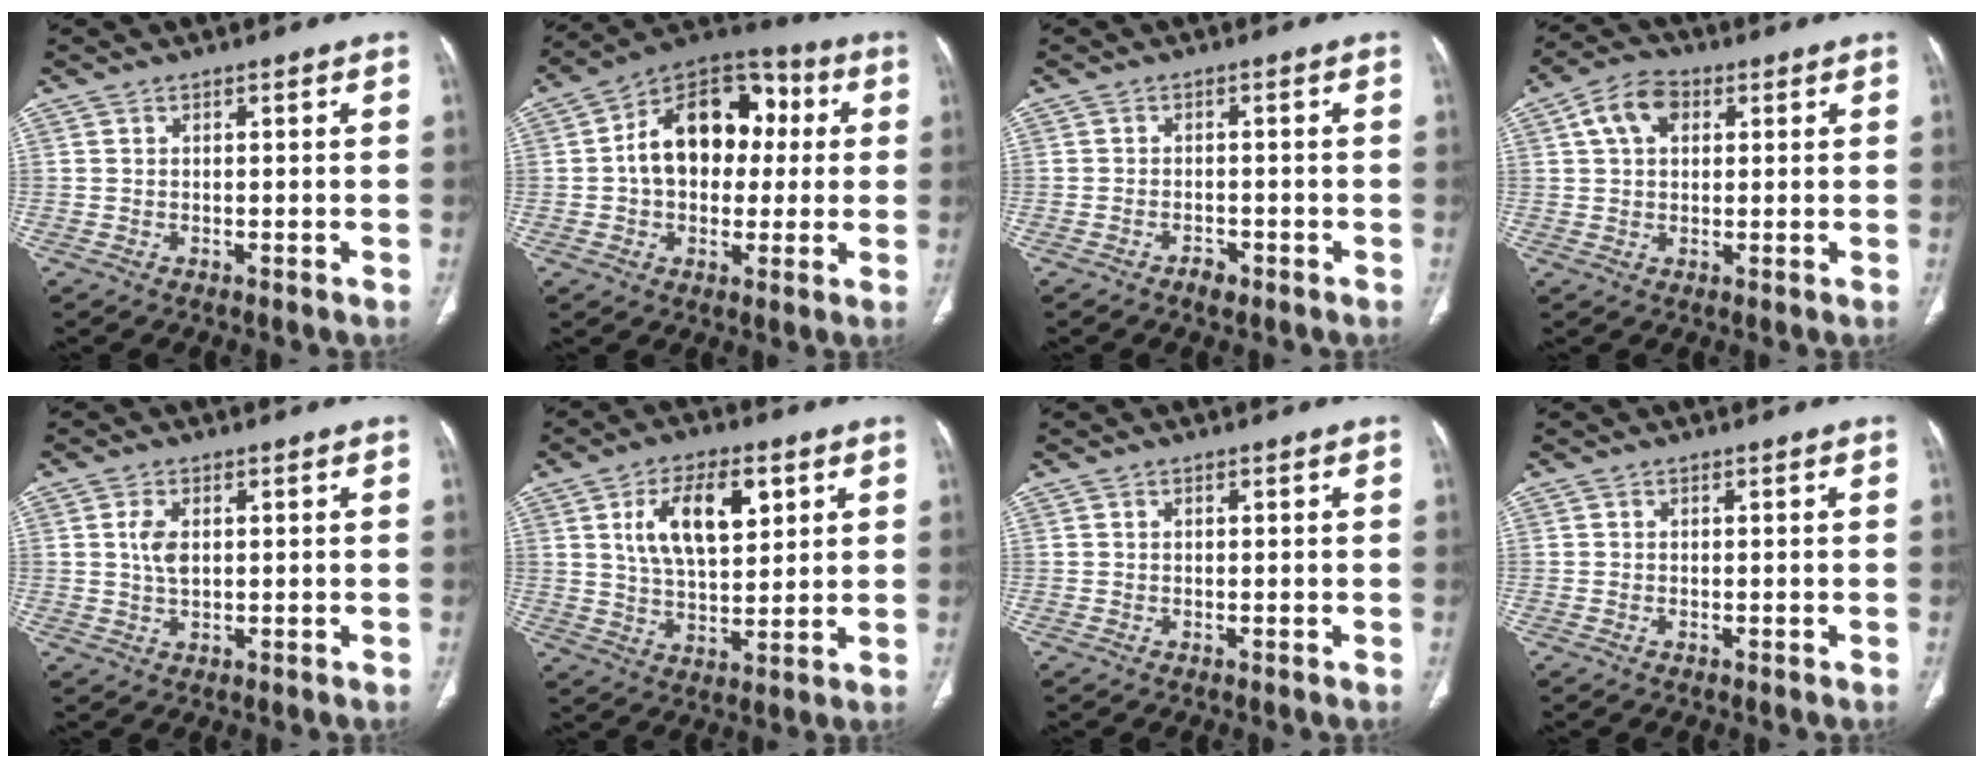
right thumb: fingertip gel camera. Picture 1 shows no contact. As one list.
[{"total": 17.9, "force": [1.8, 12.5, 12.7], "torque": [-0.152, 0.034, 0.019]}, {"total": 1.9, "force": [-1.3, 1.0, 0.9], "torque": [-0.013, 0.005, -0.020]}, {"total": 7.3, "force": [2.4, 4.9, 4.8], "torque": [-0.078, 0.012, 0.037]}, {"total": 3.8, "force": [0.8, 2.1, 3.1], "torque": [-0.062, -0.003, 0.017]}, {"total": 13.2, "force": [4.7, 6.6, 10.4], "torque": [-0.158, -0.013, 0.087]}, {"total": 0.0}, {"total": 0.0}]